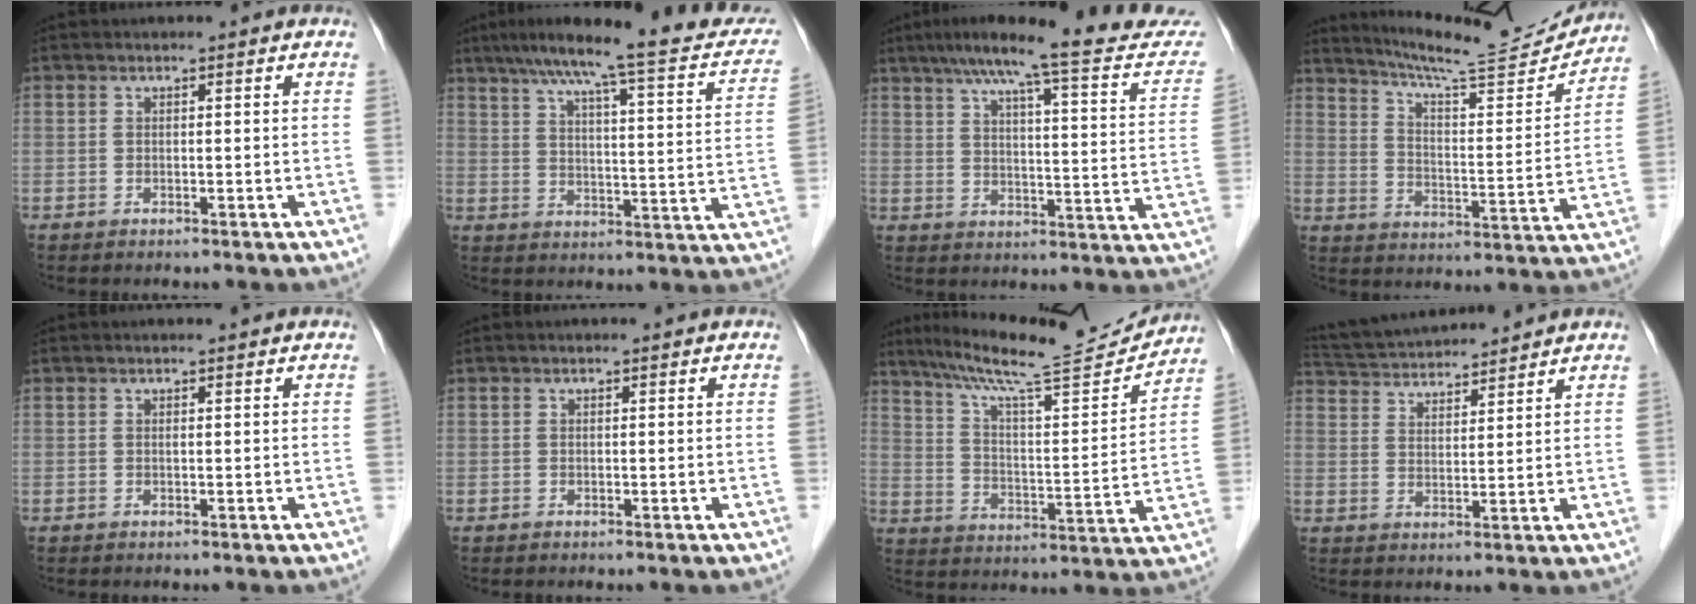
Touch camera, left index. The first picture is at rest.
{"total": 22.2, "force": [17.9, 3.0, 12.9], "torque": [-0.186, 0.008, 0.222]}
{"total": 22.1, "force": [19.2, 1.6, 10.9], "torque": [-0.155, -0.022, 0.238]}
{"total": 17.2, "force": [16.4, 0.5, 5.0], "torque": [-0.088, -0.046, 0.231]}
{"total": 0.0}
{"total": 0.0}
{"total": 18.3, "force": [16.9, 0.3, 7.1], "torque": [-0.125, -0.019, 0.256]}
{"total": 11.1, "force": [10.6, 1.1, 3.1], "torque": [-0.066, 0.029, 0.178]}